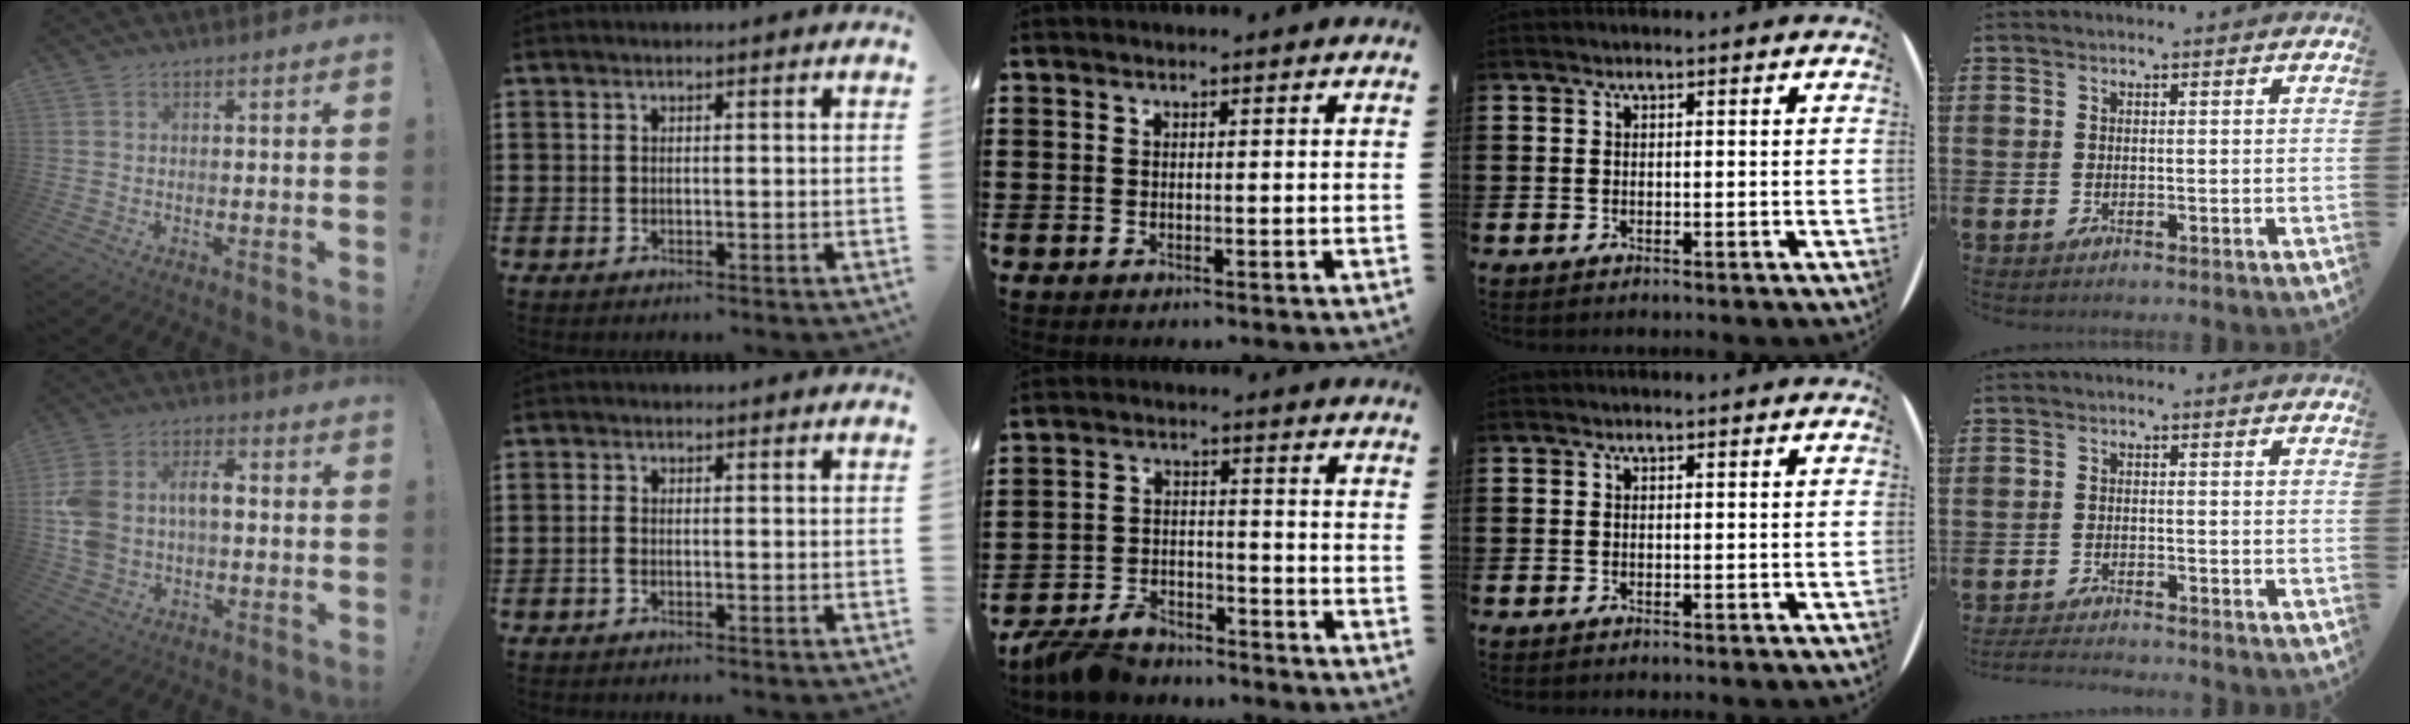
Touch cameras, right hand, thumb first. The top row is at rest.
{"thumb": {"total": 11.9, "force": [0.1, 8.3, 8.6], "torque": [-0.186, 0.012, 0.003]}, "index": {"total": 1.1, "force": [-0.5, 0.4, 0.9], "torque": [-0.025, -0.005, -0.011]}, "middle": {"total": 5.6, "force": [-5.3, 1.3, 1.3], "torque": [-0.042, 0.001, -0.109]}, "little": {"total": 2.0, "force": [-1.9, -0.1, 0.3], "torque": [-0.005, 0.003, -0.039]}}